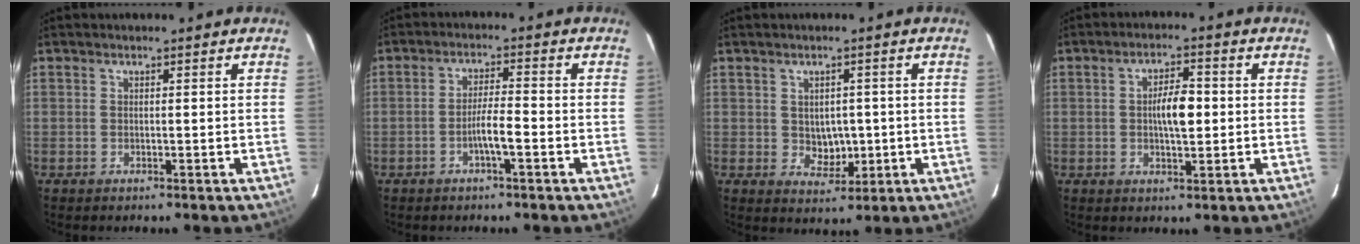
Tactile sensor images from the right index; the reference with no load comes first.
{"total": 4.2, "force": [-1.7, 0.2, 3.8], "torque": [-0.069, 0.005, -0.032]}
{"total": 4.2, "force": [-0.1, 3.1, 2.8], "torque": [-0.035, -0.002, 0.009]}
{"total": 5.4, "force": [0.1, 1.7, 5.1], "torque": [-0.090, 0.008, 0.002]}